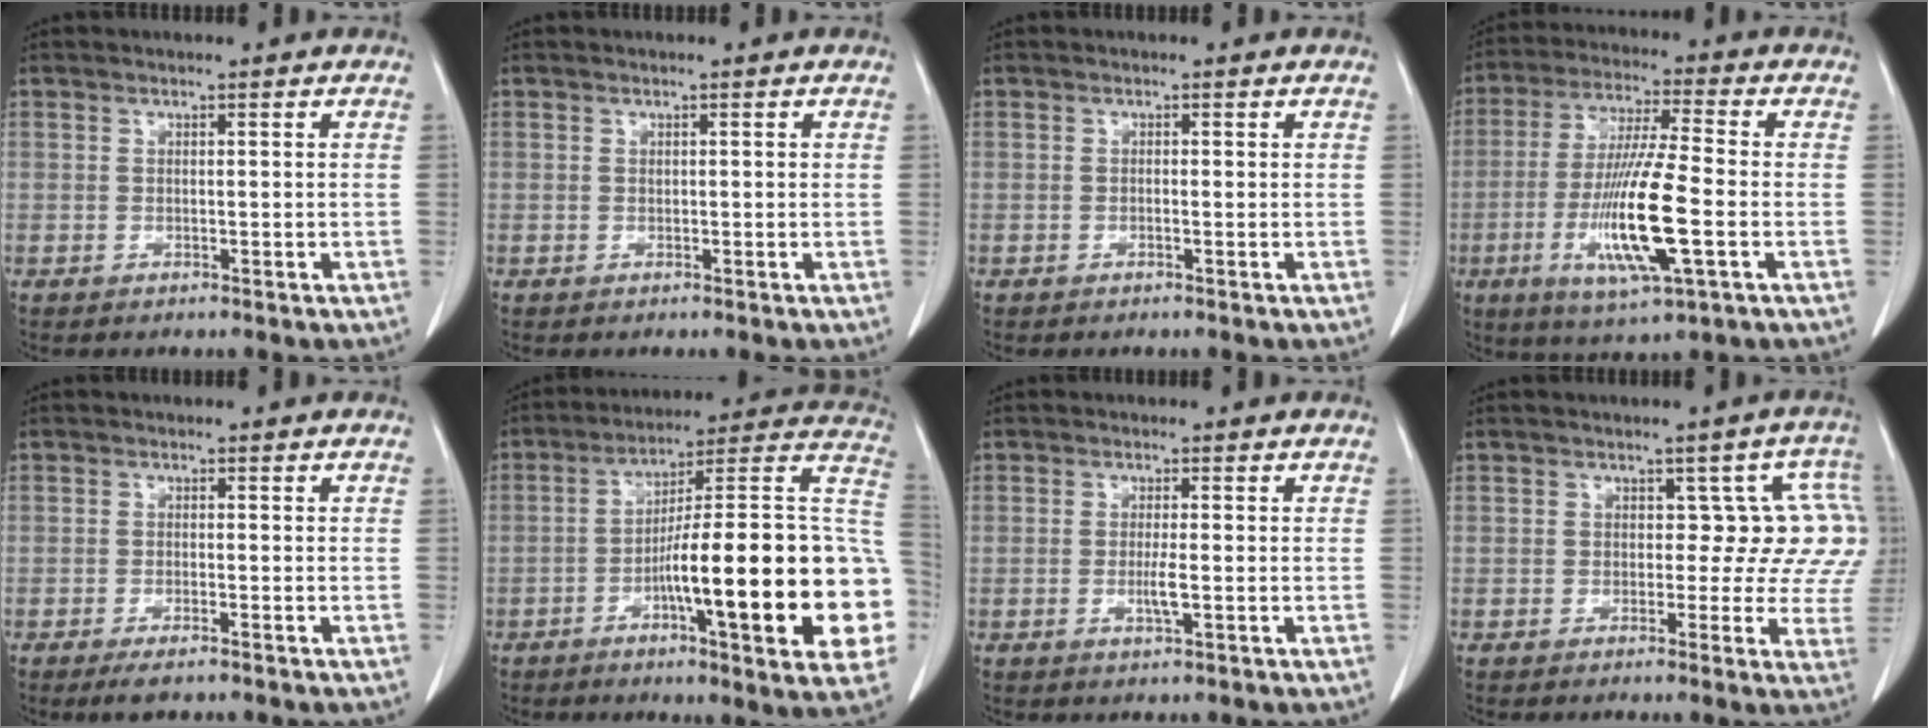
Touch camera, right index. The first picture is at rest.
{"total": 0.6, "force": [0.1, 0.3, 0.5], "torque": [-0.010, 0.005, 0.005]}
{"total": 0.0}
{"total": 14.5, "force": [-3.8, 1.1, 14.0], "torque": [-0.276, -0.021, -0.069]}
{"total": 2.6, "force": [-1.9, 0.4, 1.8], "torque": [-0.033, -0.005, -0.031]}
{"total": 27.5, "force": [-5.7, 2.9, 26.8], "torque": [-0.289, 0.012, -0.089]}
{"total": 2.3, "force": [-0.5, 0.1, 2.3], "torque": [-0.046, -0.005, -0.008]}
{"total": 7.5, "force": [1.3, 4.5, 5.9], "torque": [-0.034, 0.027, 0.008]}